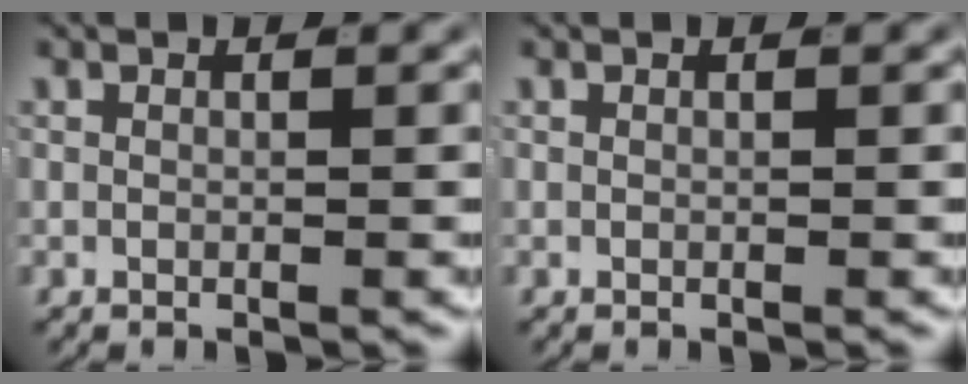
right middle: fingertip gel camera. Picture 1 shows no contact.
{"total": 0.0}